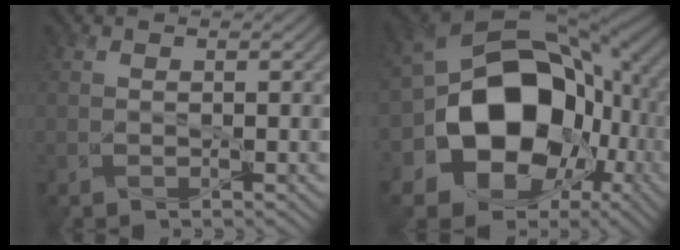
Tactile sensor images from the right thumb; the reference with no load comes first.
{"total": 18.0, "force": [-2.8, 13.8, 11.2], "torque": [-0.183, -0.029, -0.041]}